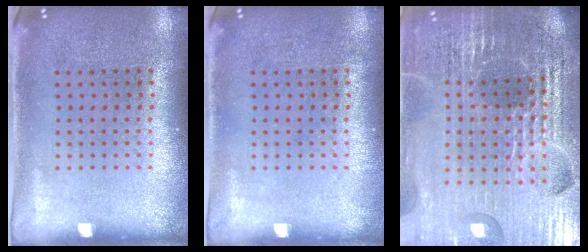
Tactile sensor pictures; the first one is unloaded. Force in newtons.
{"total": 0.0}
{"total": 5.8, "press": 5.2, "slide": 2.5}